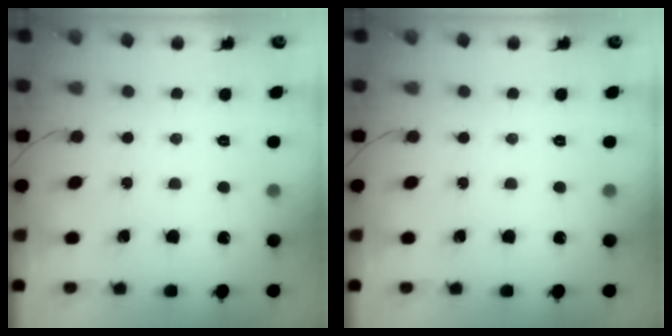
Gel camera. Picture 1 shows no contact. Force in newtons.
{"total": 0.0}